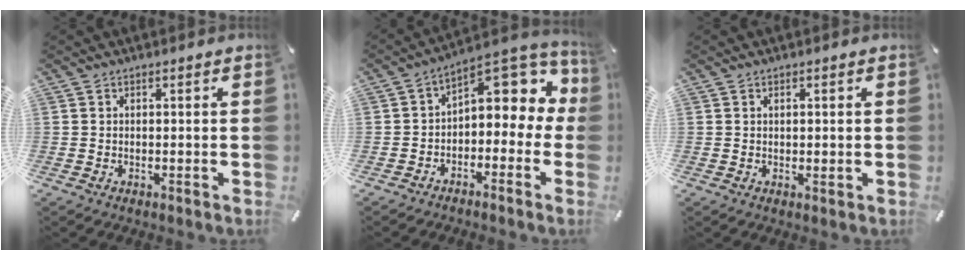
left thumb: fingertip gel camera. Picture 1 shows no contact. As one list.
[{"total": 9.9, "force": [3.7, 6.2, 6.9], "torque": [-0.083, -0.038, 0.063]}, {"total": 0.7, "force": [0.3, 0.3, 0.5], "torque": [-0.011, 0.000, 0.005]}]